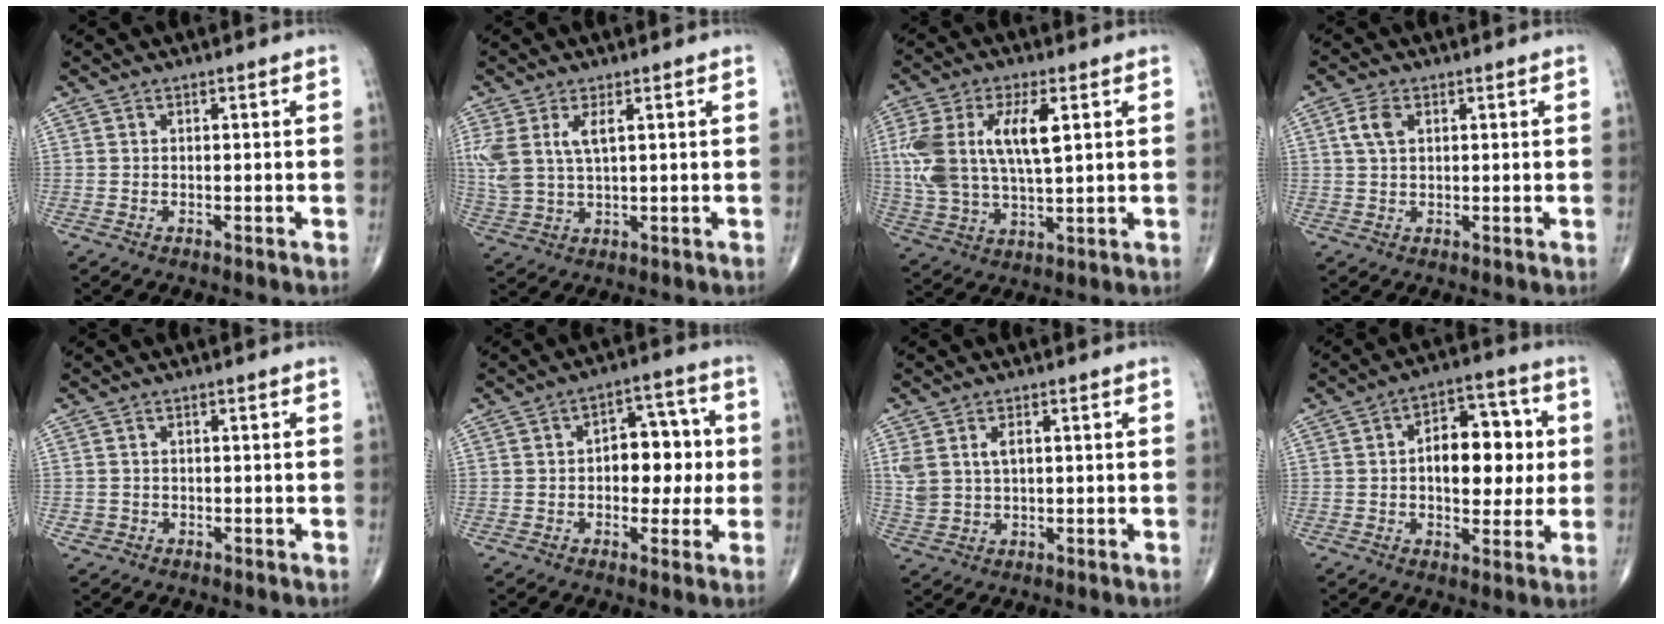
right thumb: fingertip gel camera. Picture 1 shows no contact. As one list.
[{"total": 7.7, "force": [2.4, 3.6, 6.4], "torque": [-0.156, 0.001, 0.056]}, {"total": 15.8, "force": [3.5, 7.0, 13.7], "torque": [-0.289, 0.002, 0.070]}, {"total": 3.6, "force": [1.2, 2.2, 2.7], "torque": [-0.058, 0.005, 0.022]}, {"total": 1.1, "force": [-0.4, 1.1, 0.1], "torque": [0.006, 0.006, -0.007]}, {"total": 9.4, "force": [-0.1, 6.1, 7.2], "torque": [-0.051, 0.024, -0.007]}, {"total": 5.4, "force": [1.5, 3.3, 4.0], "torque": [-0.086, 0.003, 0.035]}, {"total": 13.1, "force": [0.8, 7.7, 10.6], "torque": [-0.109, 0.018, 0.008]}]